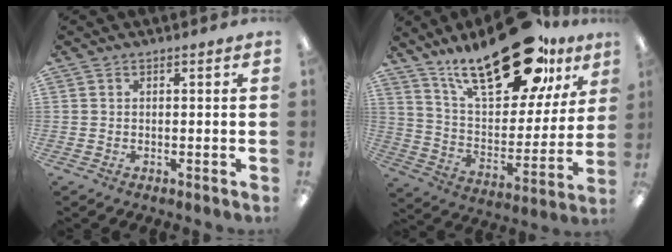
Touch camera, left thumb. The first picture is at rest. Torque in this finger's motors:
{"motor_torque": [0.54, 0.67, 1.50, -1.27, 0.16]}